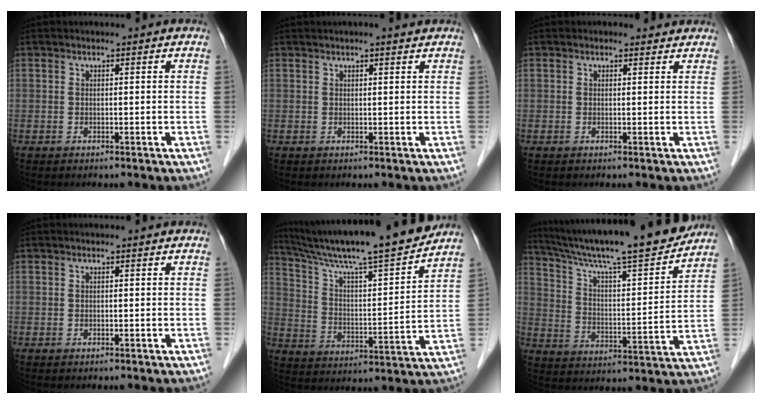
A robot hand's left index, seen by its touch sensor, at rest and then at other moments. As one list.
[{"total": 2.0, "force": [1.6, 0.1, 1.2], "torque": [-0.015, 0.015, 0.024]}, {"total": 1.1, "force": [0.9, 0.7, 0.0], "torque": [-0.002, 0.000, 0.004]}, {"total": 0.0}, {"total": 19.5, "force": [17.1, -0.3, 9.2], "torque": [-0.158, -0.006, 0.273]}, {"total": 21.3, "force": [18.7, 0.4, 10.2], "torque": [-0.171, -0.011, 0.288]}]